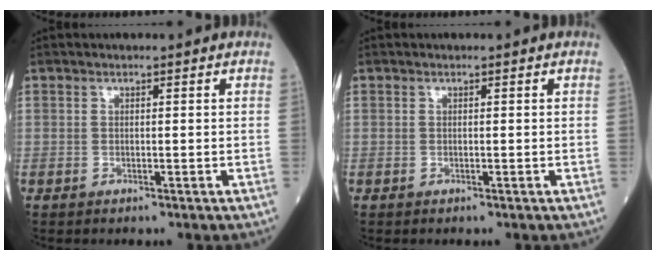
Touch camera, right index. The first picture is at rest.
{"total": 0.0}